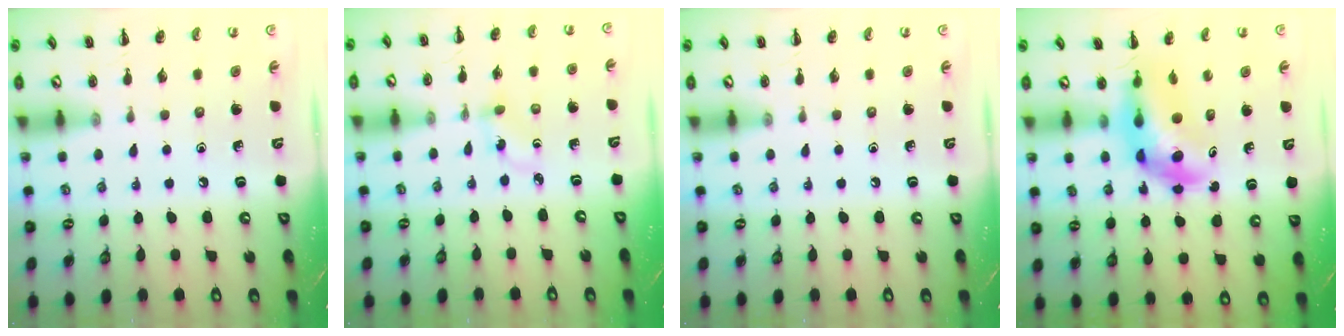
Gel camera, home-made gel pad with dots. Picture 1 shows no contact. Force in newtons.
{"total": 2.1, "press": 1.9, "slide": 1.0}
{"total": 0.0}
{"total": 6.9, "press": 6.6, "slide": 2.0}